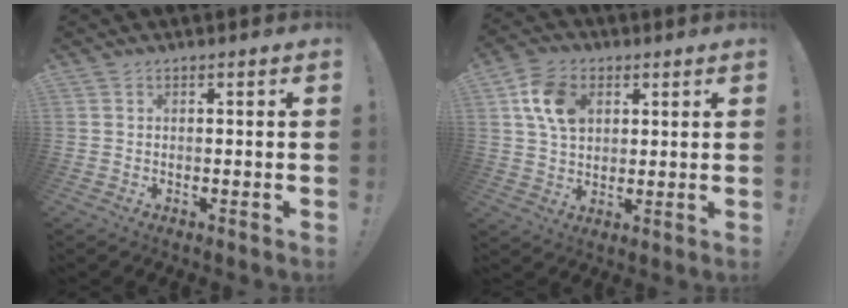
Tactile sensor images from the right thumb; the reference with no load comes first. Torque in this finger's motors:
{"motor_torque": [0.70, 0.86, -0.28, 0.10, -0.03]}